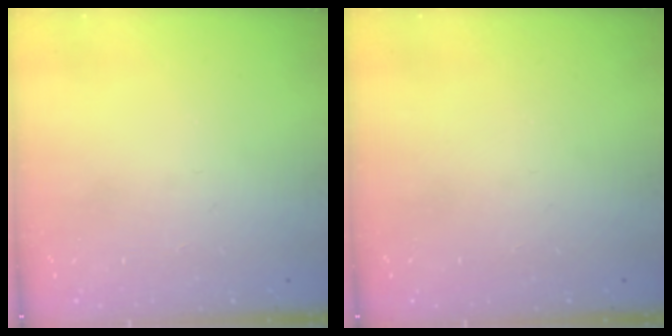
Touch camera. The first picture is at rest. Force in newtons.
{"total": 0.0}